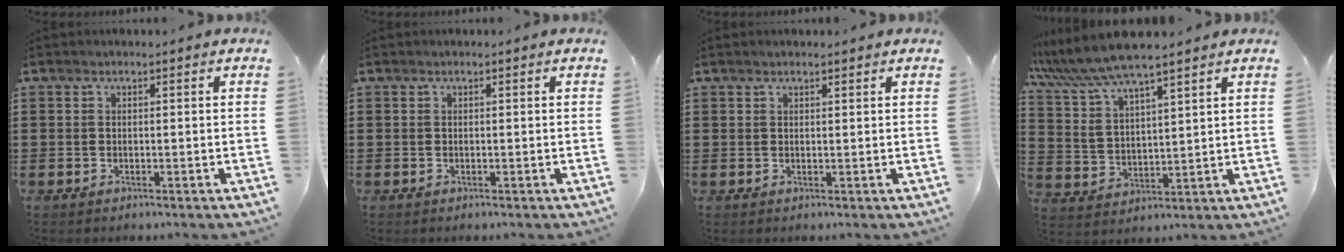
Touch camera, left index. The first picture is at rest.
{"total": 0.0}
{"total": 1.0, "force": [0.8, 0.0, 0.5], "torque": [-0.011, 0.000, 0.015]}
{"total": 7.5, "force": [6.4, 0.8, 3.9], "torque": [-0.097, -0.026, 0.113]}